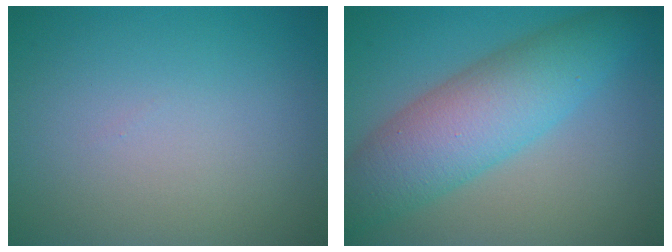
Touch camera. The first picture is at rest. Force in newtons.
{"total": 7.8, "press": 7.8, "slide": 0.1}